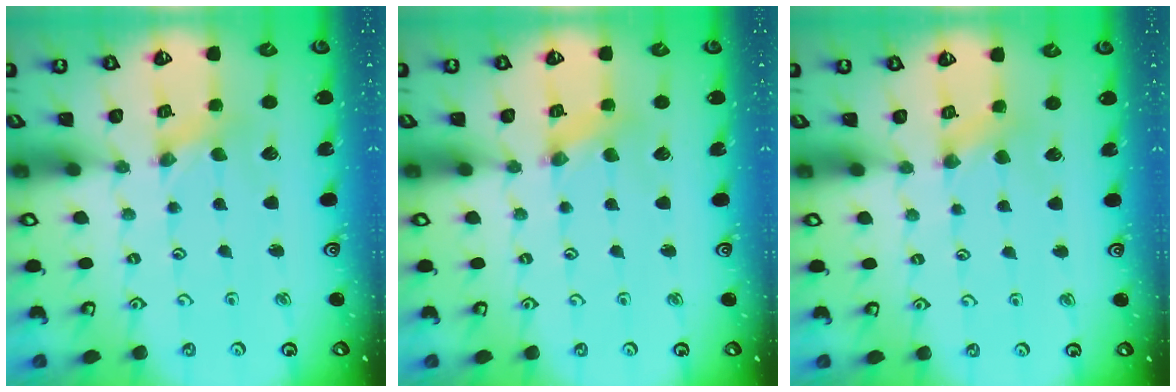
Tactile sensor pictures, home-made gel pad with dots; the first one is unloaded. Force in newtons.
{"total": 1.6, "press": 1.6, "slide": 0.3}
{"total": 2.8, "press": 2.7, "slide": 0.6}